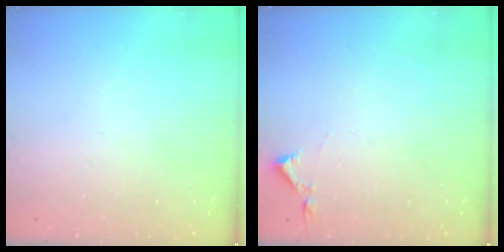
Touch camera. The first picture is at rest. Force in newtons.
{"total": 2.9, "press": 2.9, "slide": 0.5}